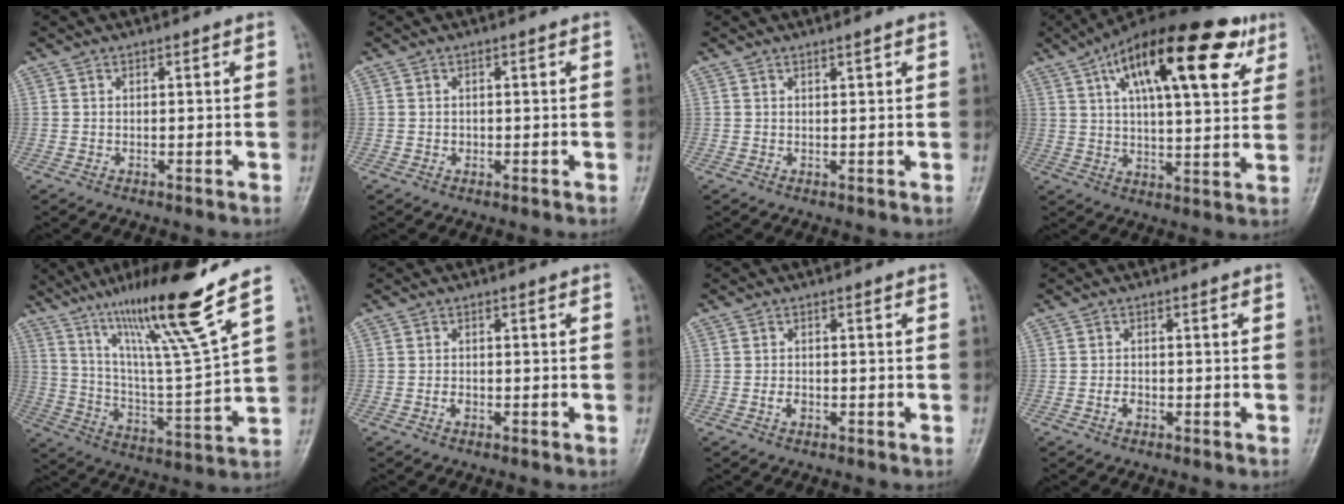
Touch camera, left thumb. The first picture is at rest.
{"total": 0.7, "force": [-0.1, 0.6, 0.2], "torque": [0.001, 0.002, -0.002]}
{"total": 0.8, "force": [0.6, 0.0, 0.5], "torque": [-0.008, -0.004, 0.011]}
{"total": 24.8, "force": [11.4, 9.4, 20.0], "torque": [-0.287, -0.001, 0.172]}
{"total": 19.9, "force": [13.2, 0.3, 14.9], "torque": [-0.234, -0.070, 0.229]}
{"total": 1.2, "force": [-0.5, 0.8, 0.7], "torque": [-0.009, 0.002, -0.011]}
{"total": 1.6, "force": [-0.6, 1.1, 1.0], "torque": [-0.016, 0.004, -0.012]}
{"total": 1.7, "force": [-0.7, 1.1, 1.0], "torque": [-0.015, 0.005, -0.016]}